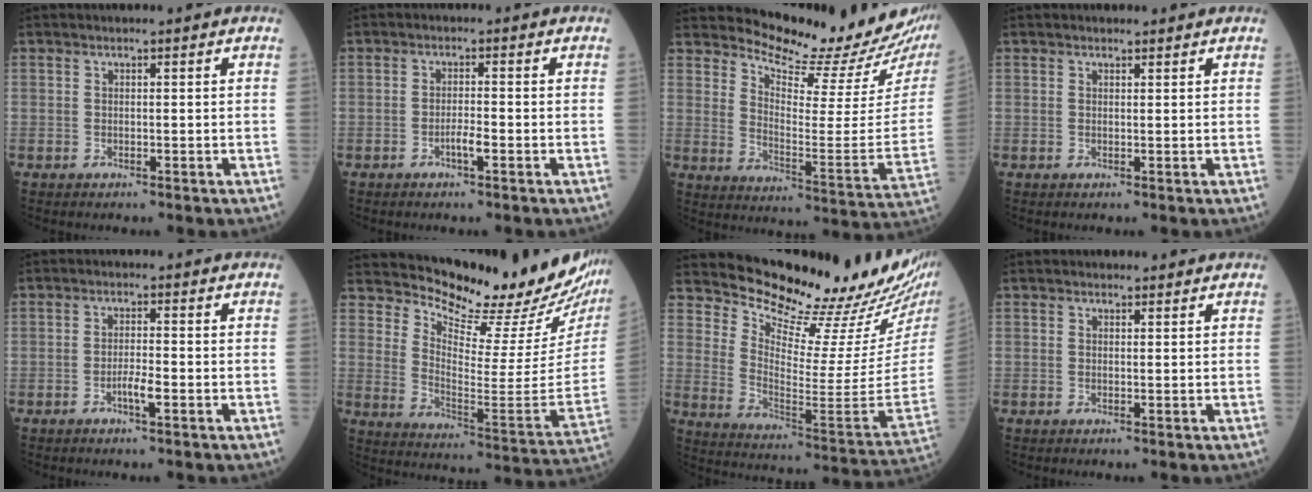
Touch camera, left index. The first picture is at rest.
{"total": 2.2, "force": [-1.2, 0.2, 1.8], "torque": [-0.032, 0.000, -0.023]}
{"total": 17.3, "force": [16.6, 1.2, 4.9], "torque": [-0.085, -0.106, 0.214]}
{"total": 0.6, "force": [0.6, 0.3, 0.0], "torque": [-0.007, -0.004, 0.006]}
{"total": 2.6, "force": [-1.3, 0.3, 2.3], "torque": [-0.042, -0.001, -0.026]}
{"total": 22.7, "force": [21.2, 3.0, 7.5], "torque": [-0.128, -0.118, 0.276]}
{"total": 23.9, "force": [21.8, 0.8, 9.7], "torque": [-0.166, -0.134, 0.295]}
{"total": 0.8, "force": [0.6, 0.5, 0.0], "torque": [-0.004, -0.003, 0.005]}